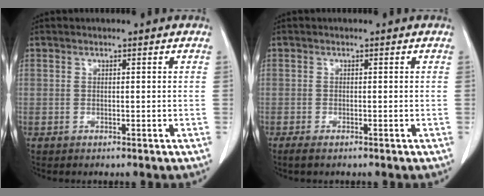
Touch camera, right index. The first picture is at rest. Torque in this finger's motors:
{"motor_torque": [0.05, -0.19, 0.05, 0.01]}